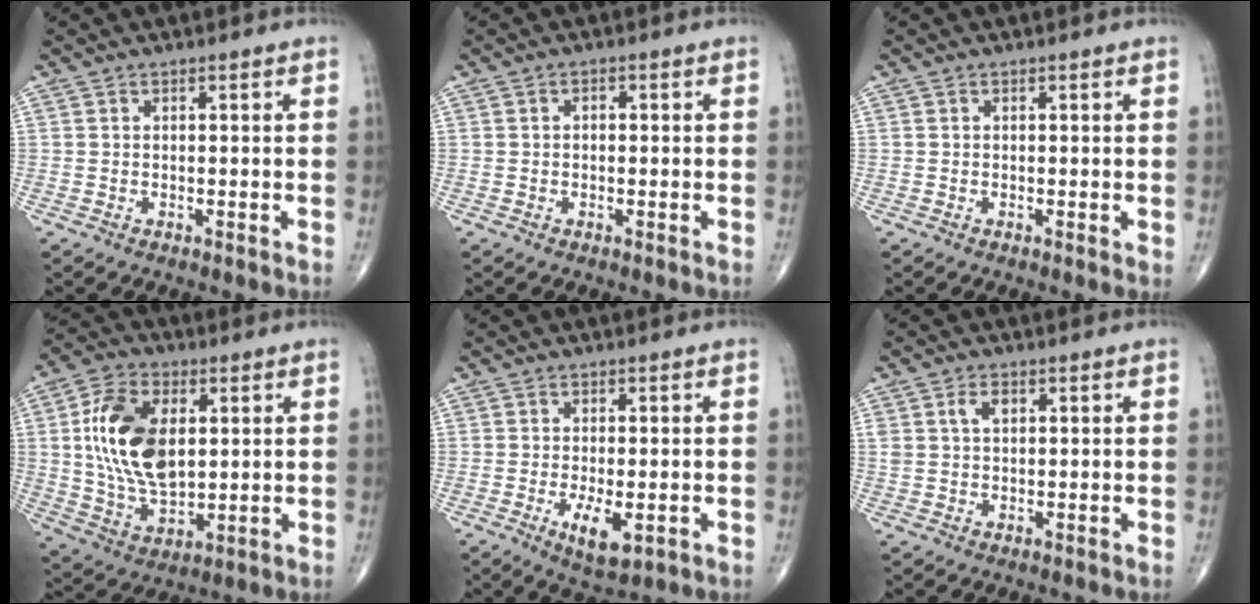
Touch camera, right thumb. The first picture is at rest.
{"total": 1.2, "force": [0.1, 0.7, 0.9], "torque": [-0.013, 0.005, 0.000]}
{"total": 0.6, "force": [0.1, 0.2, 0.6], "torque": [-0.009, -0.002, -0.001]}
{"total": 17.1, "force": [2.8, 9.9, 13.6], "torque": [-0.245, -0.008, 0.057]}
{"total": 6.2, "force": [-1.8, 2.5, 5.4], "torque": [-0.089, -0.012, -0.023]}
{"total": 3.2, "force": [1.2, 2.0, 2.2], "torque": [-0.039, 0.002, 0.024]}